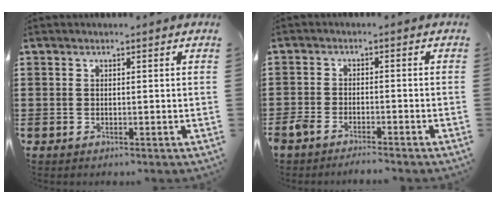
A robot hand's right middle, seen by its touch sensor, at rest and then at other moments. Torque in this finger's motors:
{"motor_torque": [-0.13, -0.05, 0.08, 0.04]}